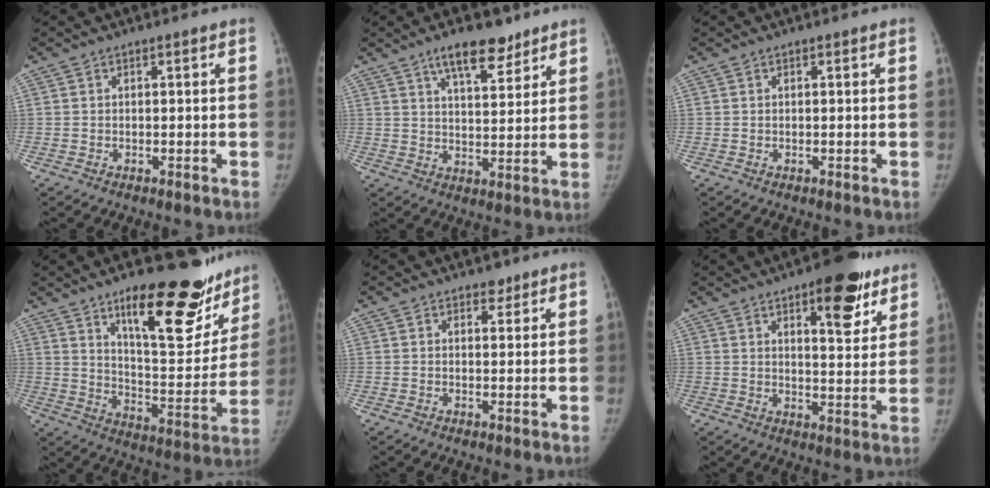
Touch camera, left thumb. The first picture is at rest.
{"total": 9.7, "force": [6.7, 3.7, 5.9], "torque": [-0.072, -0.040, 0.109]}
{"total": 0.0}
{"total": 24.7, "force": [15.9, 8.7, 16.7], "torque": [-0.177, -0.091, 0.235]}
{"total": 1.9, "force": [1.4, 1.1, 0.6], "torque": [0.004, -0.009, 0.018]}
{"total": 13.1, "force": [7.6, 4.9, 9.4], "torque": [-0.086, -0.036, 0.102]}